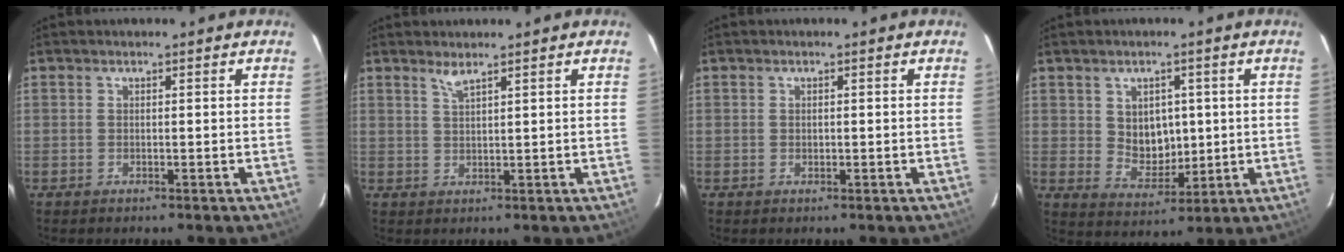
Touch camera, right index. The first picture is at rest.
{"total": 1.9, "force": [1.6, 0.0, 1.1], "torque": [-0.022, -0.001, 0.030]}
{"total": 0.6, "force": [0.1, 0.4, 0.4], "torque": [-0.006, 0.004, 0.003]}
{"total": 6.7, "force": [1.2, 5.5, 3.7], "torque": [-0.060, 0.005, 0.035]}